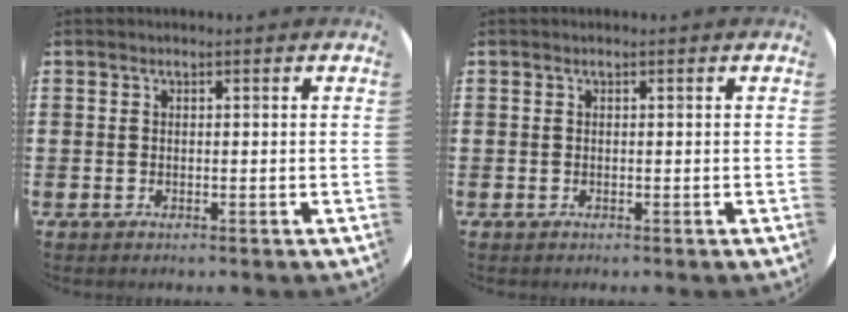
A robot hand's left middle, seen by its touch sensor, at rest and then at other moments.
{"total": 0.0}